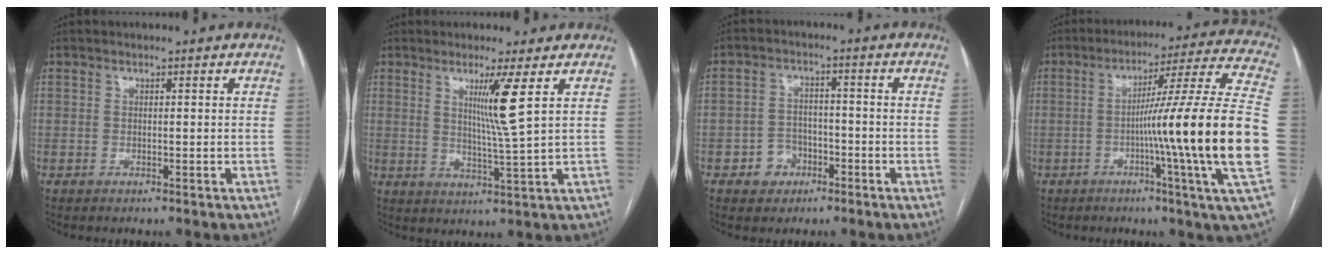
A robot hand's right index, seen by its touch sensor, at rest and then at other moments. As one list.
[{"total": 6.3, "force": [2.4, -1.9, 5.4], "torque": [-0.099, -0.021, 0.047]}, {"total": 4.7, "force": [-2.3, 3.9, 1.4], "torque": [-0.020, 0.016, -0.033]}, {"total": 21.3, "force": [-3.9, -2.8, 20.7], "torque": [-0.271, 0.000, -0.077]}]